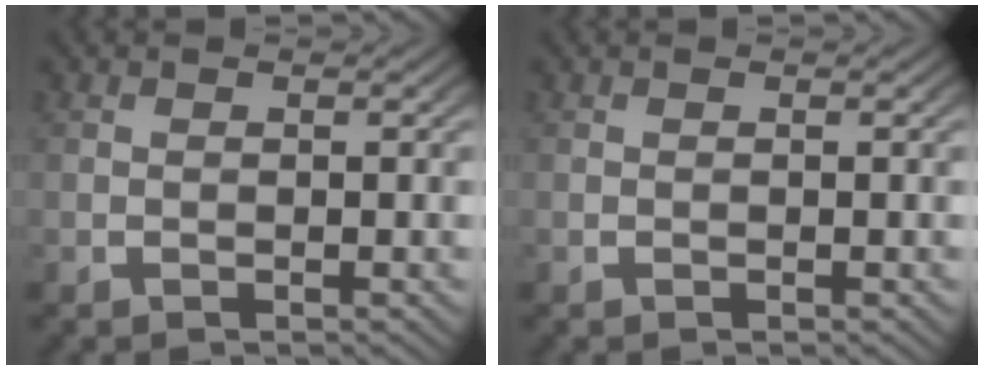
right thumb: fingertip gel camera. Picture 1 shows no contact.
{"total": 0.0}